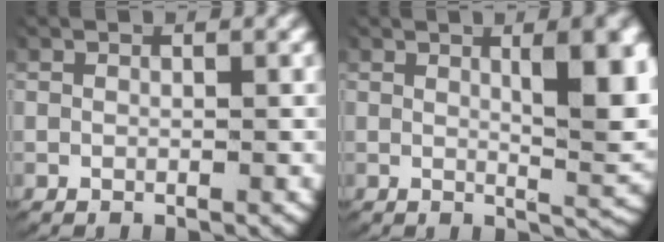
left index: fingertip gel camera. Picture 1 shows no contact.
{"total": 6.2, "force": [1.4, 1.7, 5.8], "torque": [-0.077, -0.010, 0.029]}